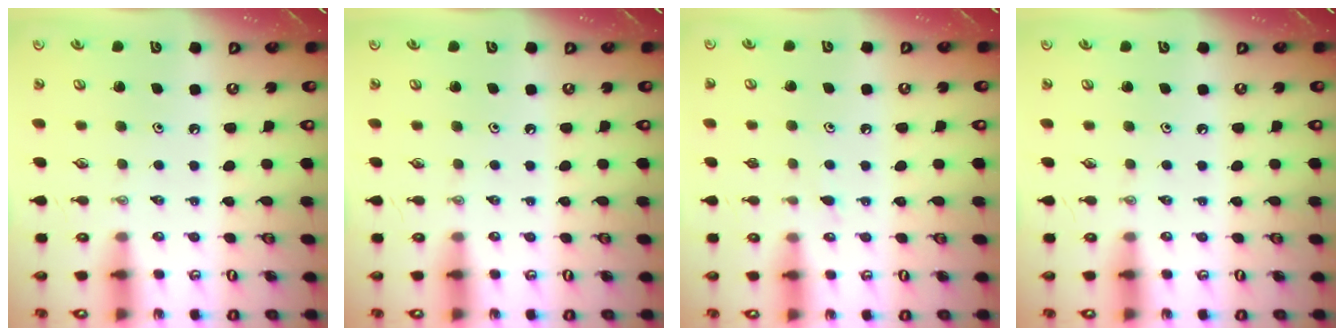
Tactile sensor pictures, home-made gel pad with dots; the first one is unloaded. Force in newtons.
{"total": 0.0}
{"total": 6.2, "press": 6.2, "slide": 0.5}
{"total": 0.0}